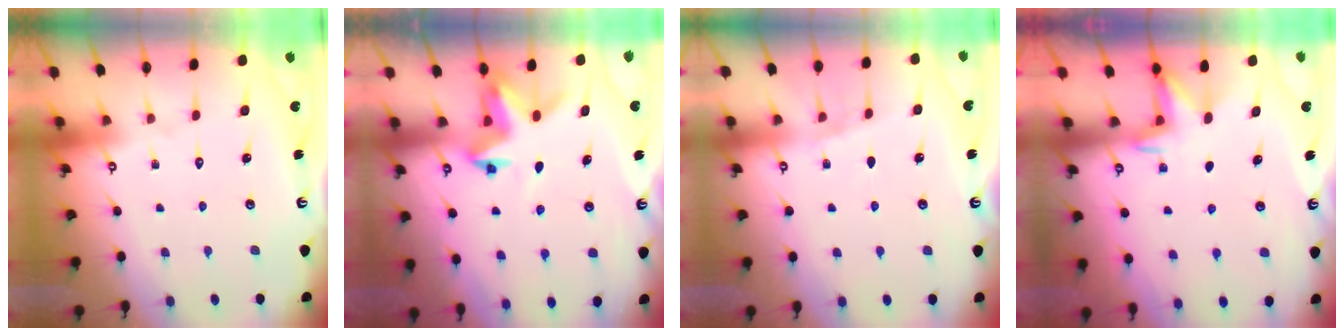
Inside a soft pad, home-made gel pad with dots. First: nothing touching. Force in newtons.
{"total": 3.7, "press": 3.7, "slide": 0.4}
{"total": 3.6, "press": 3.3, "slide": 1.4}
{"total": 2.5, "press": 2.4, "slide": 0.7}